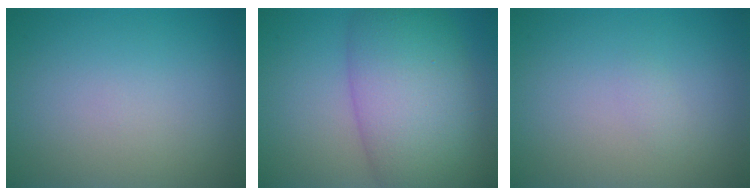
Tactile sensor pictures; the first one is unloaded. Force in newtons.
{"total": 10.2, "press": 10.2, "slide": 0.4}
{"total": 0.6, "press": 0.6, "slide": 0.0}